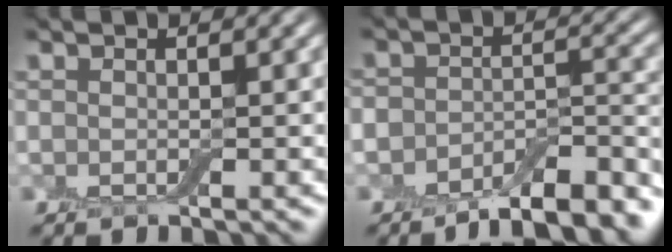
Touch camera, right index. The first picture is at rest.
{"total": 8.4, "force": [-6.6, 2.8, 4.3], "torque": [-0.047, -0.002, -0.105]}